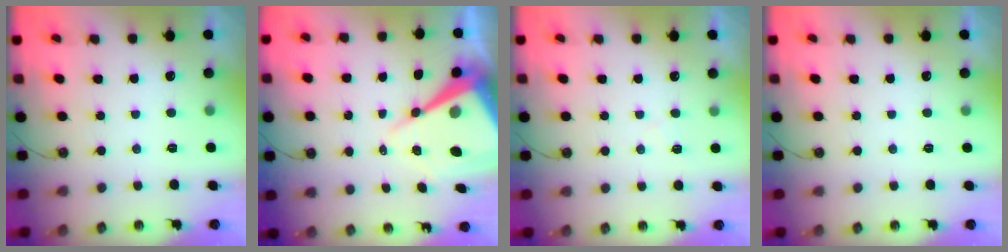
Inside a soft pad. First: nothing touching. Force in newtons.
{"total": 17.5, "press": 17.4, "slide": 1.8}
{"total": 4.8, "press": 4.8, "slide": 0.7}
{"total": 2.7, "press": 2.7, "slide": 0.4}